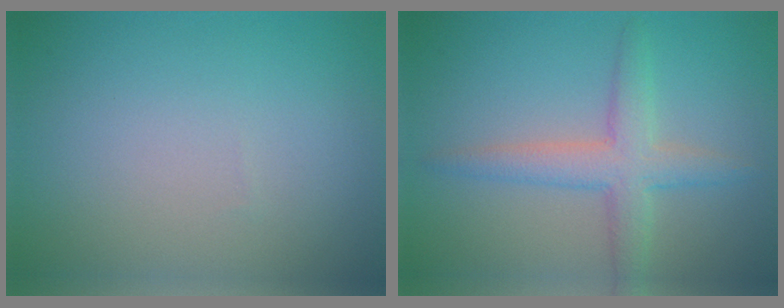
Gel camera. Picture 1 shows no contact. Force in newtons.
{"total": 3.7, "press": 3.7, "slide": 0.2}